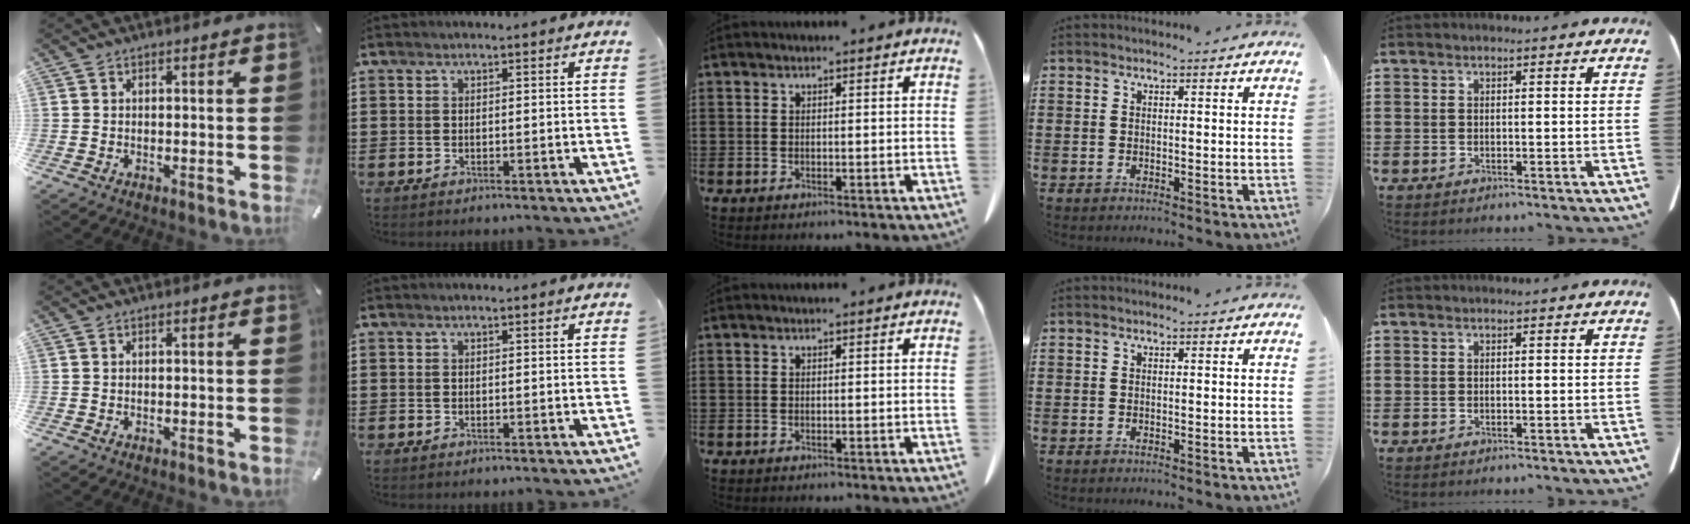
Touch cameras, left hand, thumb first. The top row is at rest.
{}